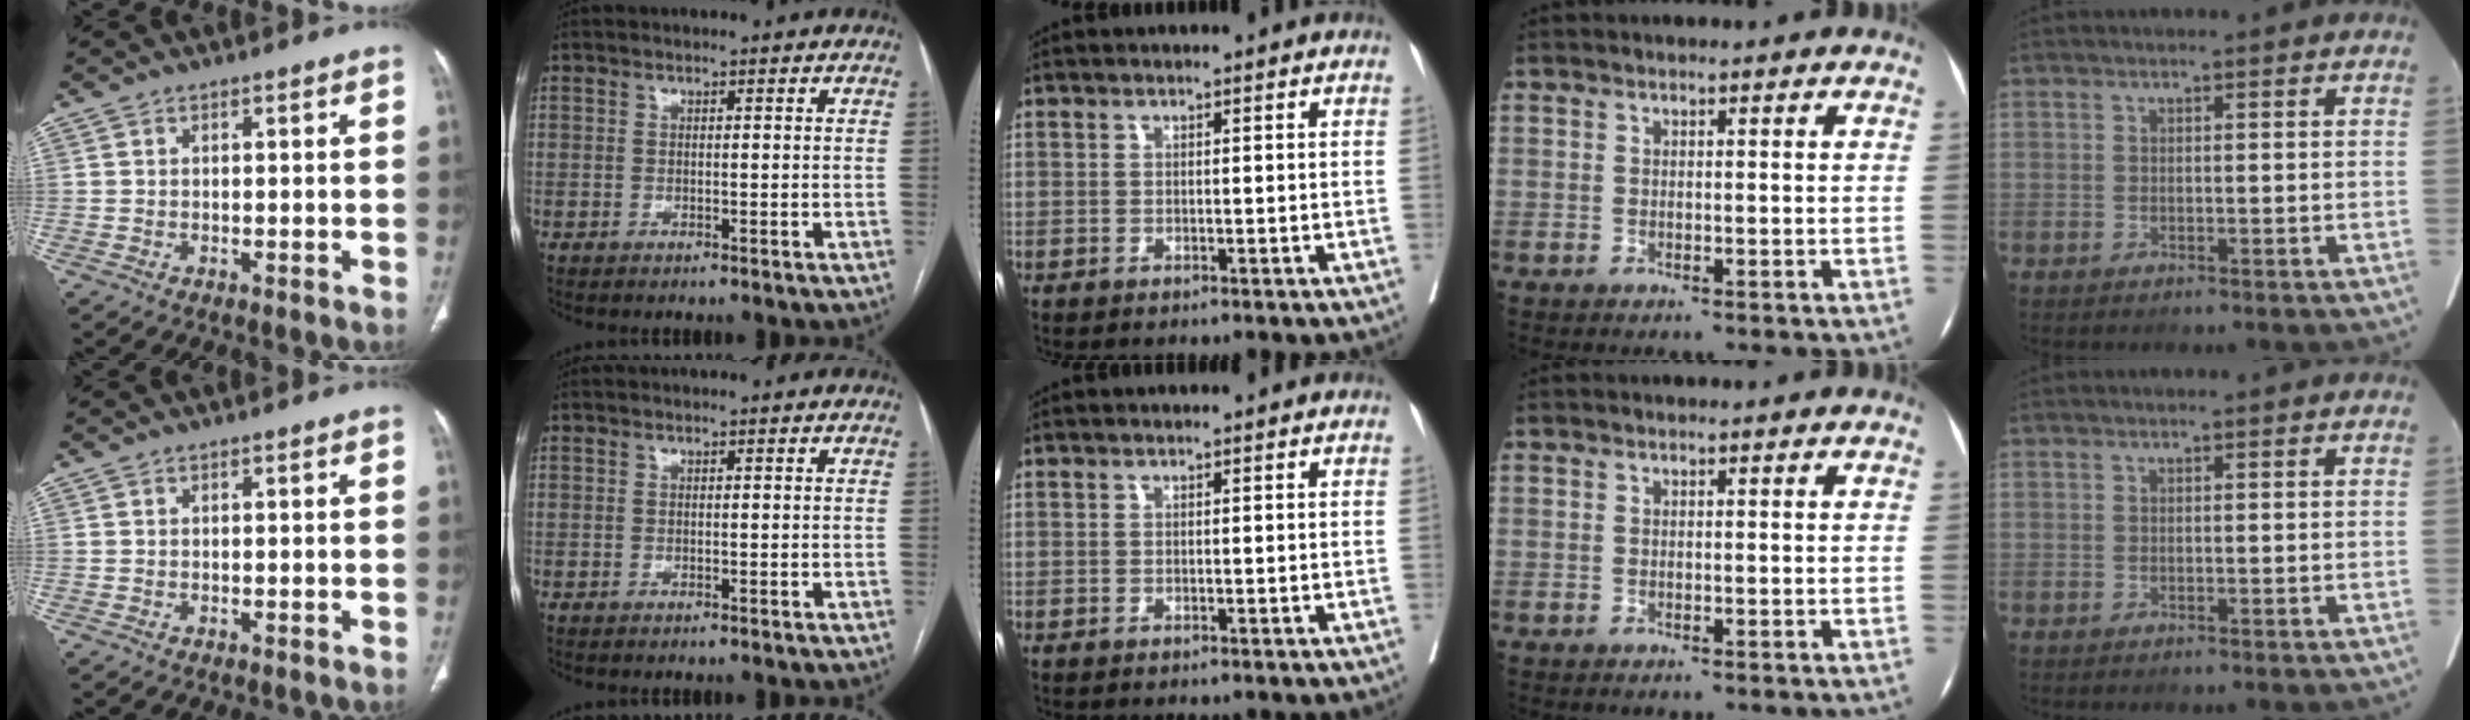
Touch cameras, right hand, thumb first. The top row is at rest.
{}